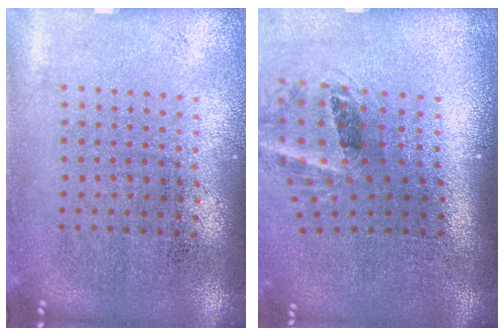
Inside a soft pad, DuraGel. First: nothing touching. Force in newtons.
{"total": 1.6, "press": 1.1, "slide": 1.1}